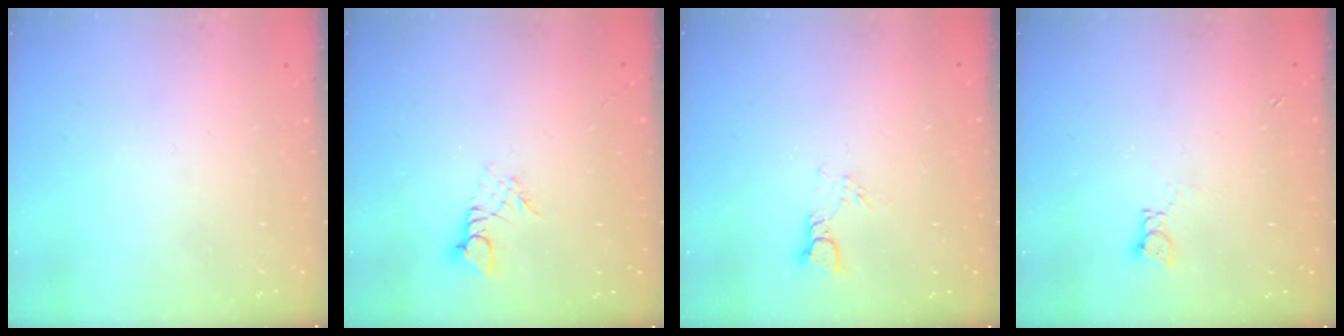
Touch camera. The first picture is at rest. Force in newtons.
{"total": 2.6, "press": 2.6, "slide": 0.3}
{"total": 3.5, "press": 3.4, "slide": 0.4}
{"total": 1.8, "press": 1.7, "slide": 0.3}